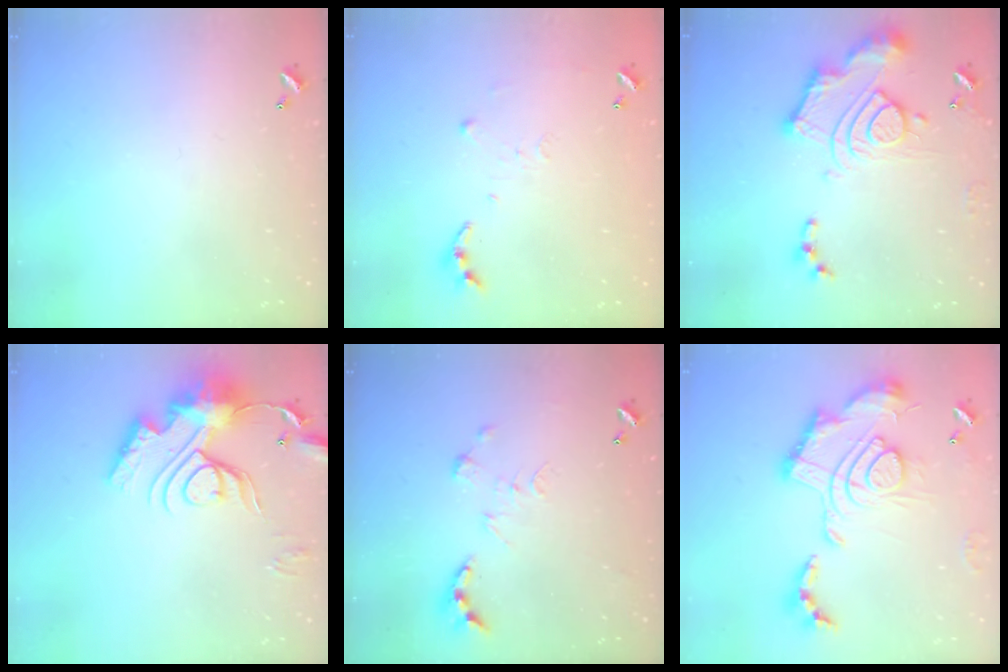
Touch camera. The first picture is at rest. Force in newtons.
{"total": 5.8, "press": 5.8, "slide": 0.6}
{"total": 16.2, "press": 16.1, "slide": 1.9}
{"total": 18.4, "press": 18.3, "slide": 1.8}
{"total": 0.0}
{"total": 2.5, "press": 1.9, "slide": 1.7}